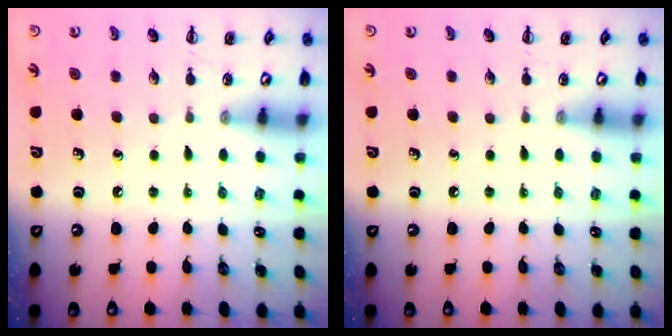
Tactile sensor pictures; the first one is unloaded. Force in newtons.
{"total": 0.0}